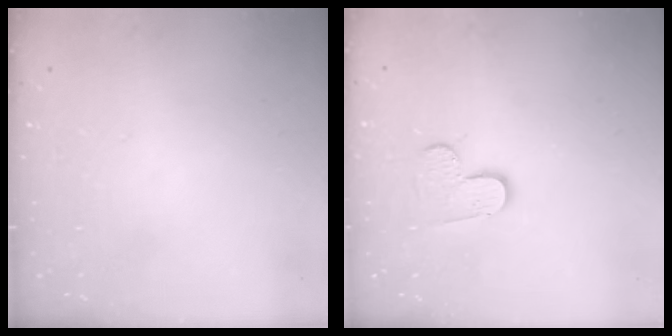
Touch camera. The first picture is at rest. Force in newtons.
{"total": 4.2, "press": 4.2, "slide": 0.4}